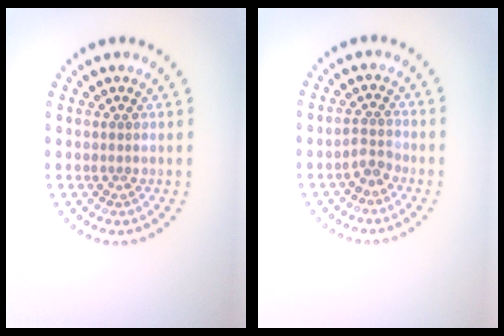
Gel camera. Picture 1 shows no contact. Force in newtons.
{"total": 1.7, "press": 1.3, "slide": 1.2}